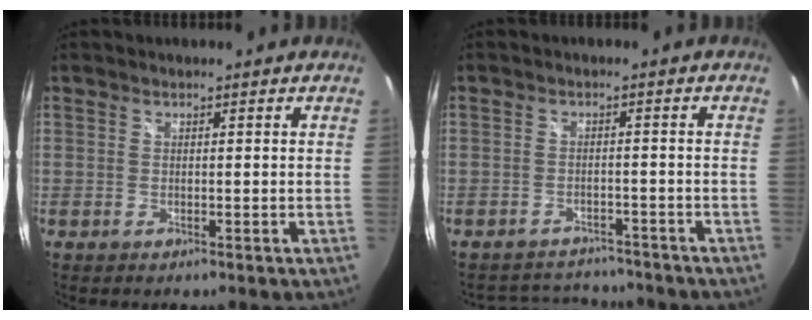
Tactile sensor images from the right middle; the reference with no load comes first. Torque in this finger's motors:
{"motor_torque": [-0.62, -0.24, -0.17, -0.03]}